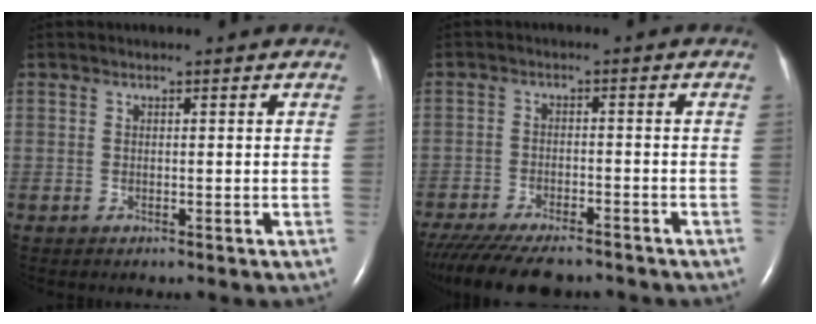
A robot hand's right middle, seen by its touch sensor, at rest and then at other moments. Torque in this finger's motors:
{"motor_torque": [1.08, -1.06, 0.16, 0.08]}